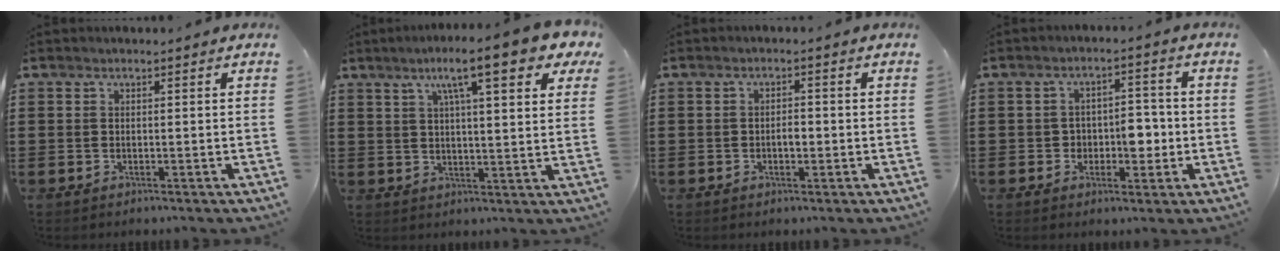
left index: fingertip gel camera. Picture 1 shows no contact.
{"total": 10.5, "force": [6.8, 1.4, 7.8], "torque": [-0.138, -0.014, 0.110]}
{"total": 1.8, "force": [-0.3, 0.7, 1.6], "torque": [-0.031, 0.004, -0.007]}
{"total": 4.7, "force": [-1.0, 3.5, 3.0], "torque": [-0.049, 0.003, -0.025]}